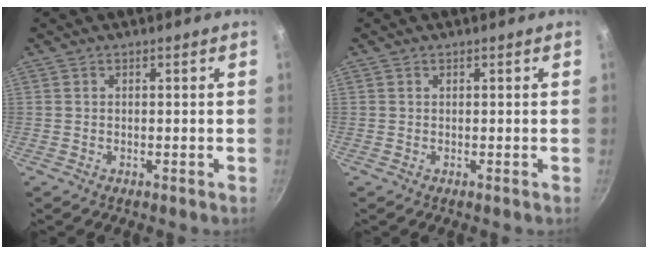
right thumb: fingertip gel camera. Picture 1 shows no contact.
{"total": 0.0}